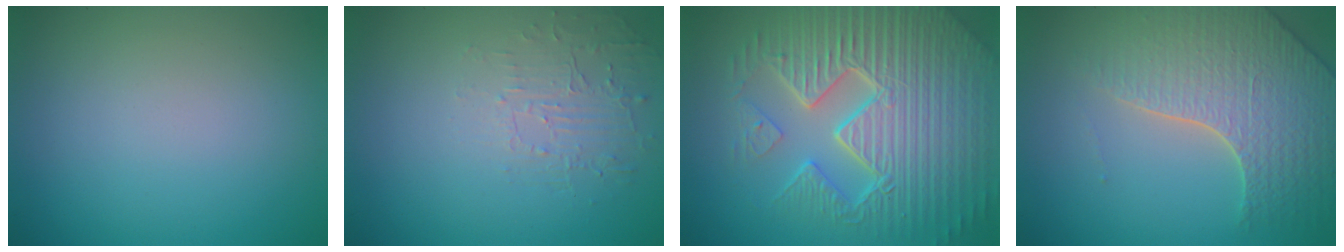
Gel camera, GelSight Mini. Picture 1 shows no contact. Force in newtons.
{"total": 1.8, "press": 0.7, "slide": 1.7}
{"total": 10.9, "press": 7.1, "slide": 8.3}
{"total": 4.9, "press": 4.5, "slide": 2.0}